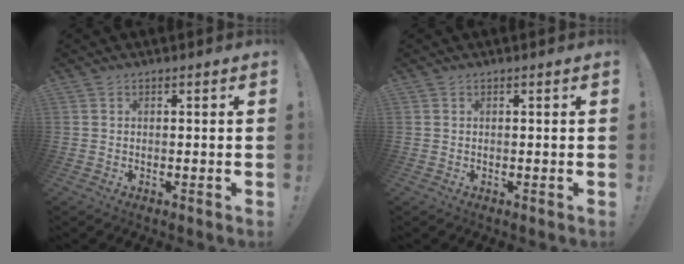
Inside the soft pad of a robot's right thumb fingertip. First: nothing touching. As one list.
[{"total": 0.0}]